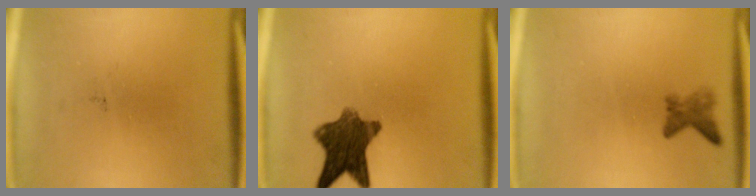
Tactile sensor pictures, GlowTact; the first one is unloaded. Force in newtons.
{"total": 9.5}
{"total": 2.0}